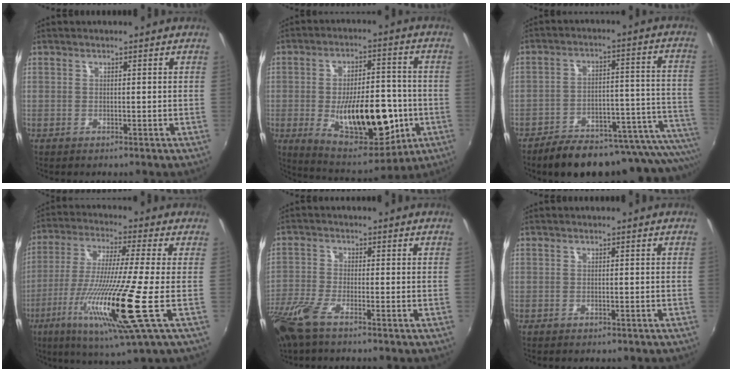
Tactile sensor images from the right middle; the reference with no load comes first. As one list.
[{"total": 18.8, "force": [-4.1, 8.4, 16.3], "torque": [-0.260, -0.009, -0.039]}, {"total": 24.2, "force": [-19.4, 7.2, 12.5], "torque": [-0.146, -0.006, -0.248]}, {"total": 17.4, "force": [-5.9, -1.3, 16.3], "torque": [-0.312, -0.043, -0.109]}, {"total": 9.6, "force": [-6.6, 2.5, 6.5], "torque": [-0.160, -0.035, -0.134]}, {"total": 0.7, "force": [-0.6, 0.1, 0.3], "torque": [-0.006, -0.004, -0.007]}]